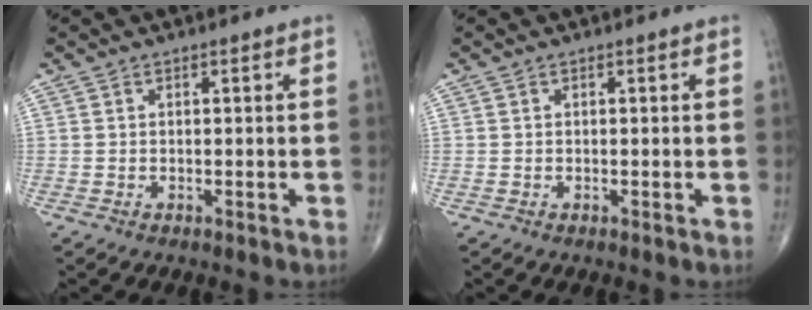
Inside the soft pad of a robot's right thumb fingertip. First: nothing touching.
{"total": 0.0}